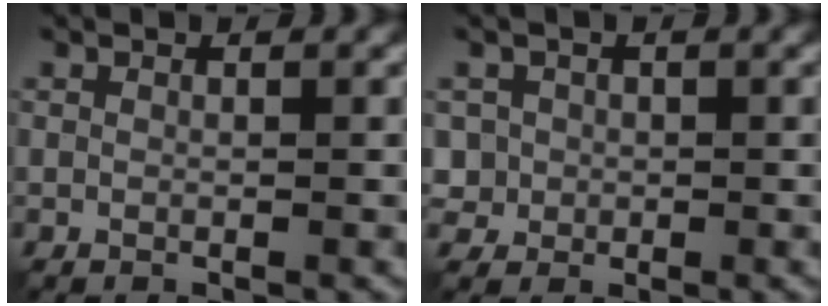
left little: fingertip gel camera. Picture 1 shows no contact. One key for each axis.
{"total": 2.1, "fx": 0.2, "fy": 2.1, "fz": 0.3, "tx": -0.013, "ty": -0.011, "tz": 0.010}